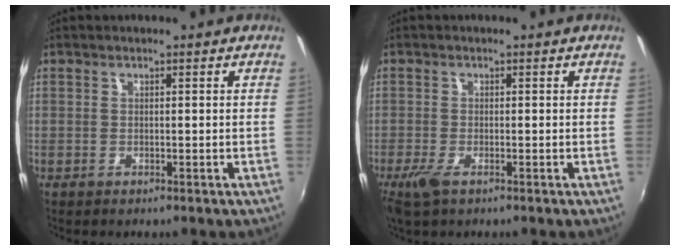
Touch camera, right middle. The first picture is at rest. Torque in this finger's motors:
{"motor_torque": [0.73, -0.66, 0.16, 0.03]}